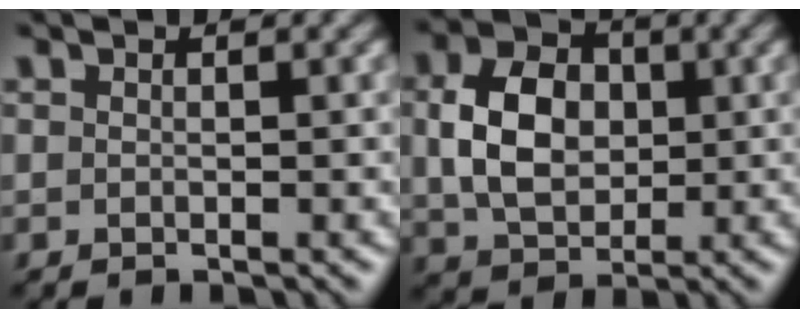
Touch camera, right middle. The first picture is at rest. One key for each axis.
{"total": 6.4, "fx": 0.6, "fy": 4.7, "fz": 4.3, "tx": -0.092, "ty": 0.003, "tz": 0.011}